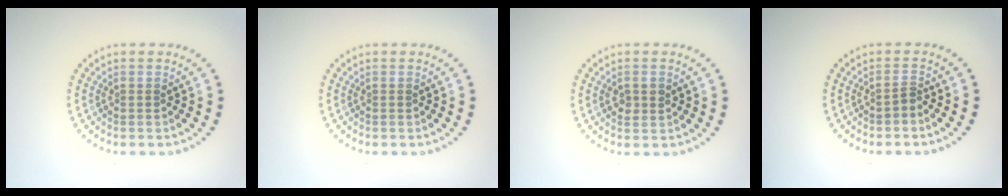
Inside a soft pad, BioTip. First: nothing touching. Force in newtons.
{"total": 0.0}
{"total": 1.5, "press": 1.5, "slide": 0.1}
{"total": 0.7, "press": 0.4, "slide": 0.5}